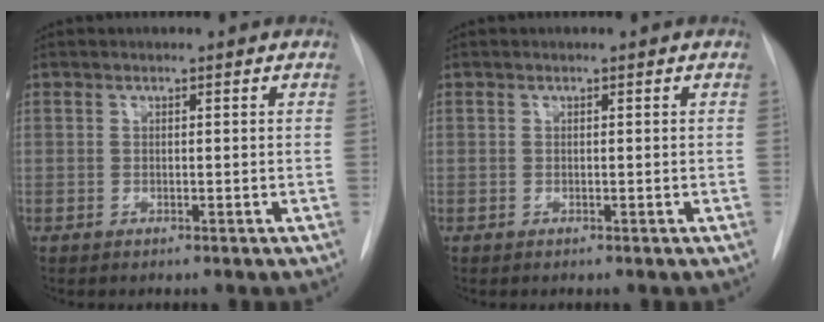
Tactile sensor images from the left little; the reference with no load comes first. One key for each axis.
{"total": 0.0}